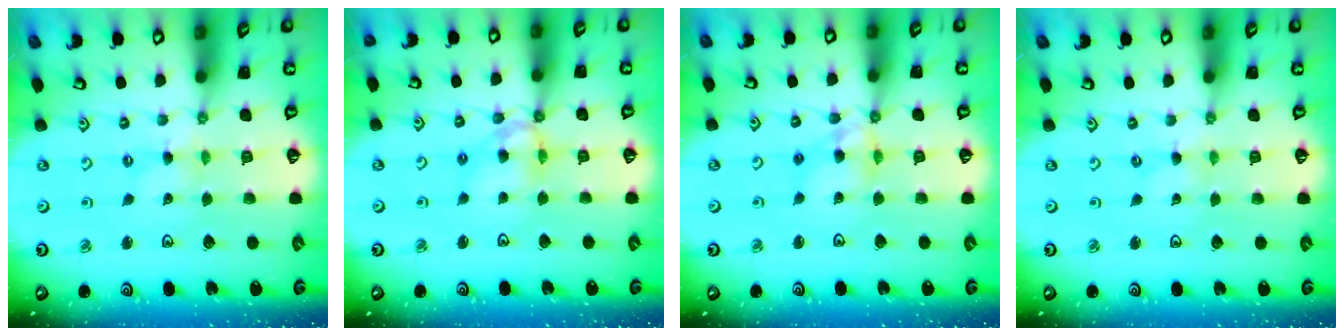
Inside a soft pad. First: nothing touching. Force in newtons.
{"total": 9.5, "press": 9.5, "slide": 0.7}
{"total": 9.1, "press": 9.0, "slide": 1.1}
{"total": 0.0}